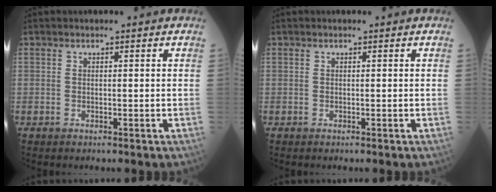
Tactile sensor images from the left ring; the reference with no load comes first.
{"total": 0.0}